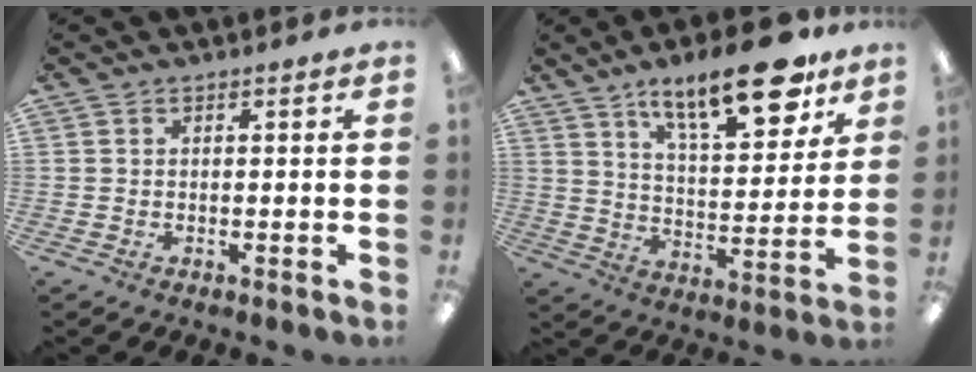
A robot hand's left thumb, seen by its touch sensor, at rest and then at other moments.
{"total": 19.3, "force": [13.2, 6.6, 12.4], "torque": [-0.179, -0.072, 0.211]}